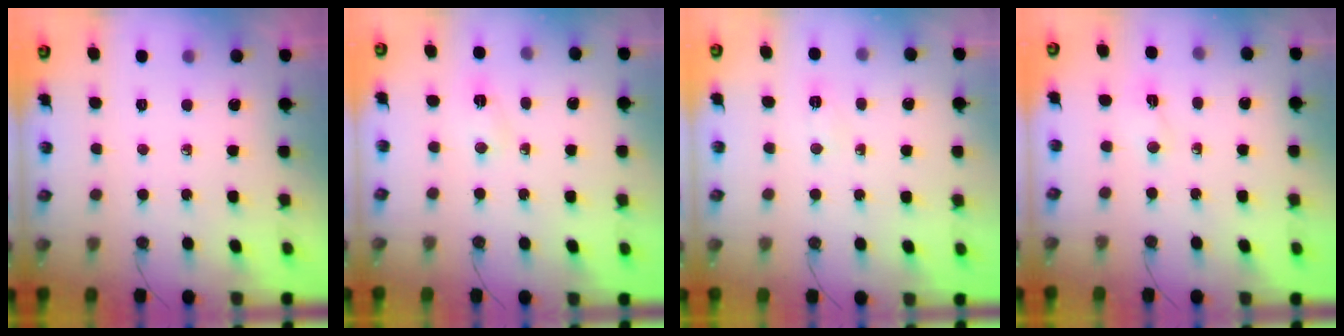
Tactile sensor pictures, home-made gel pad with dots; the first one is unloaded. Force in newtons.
{"total": 2.7, "press": 2.7, "slide": 0.4}
{"total": 3.1, "press": 2.8, "slide": 1.2}
{"total": 2.0, "press": 1.9, "slide": 0.6}